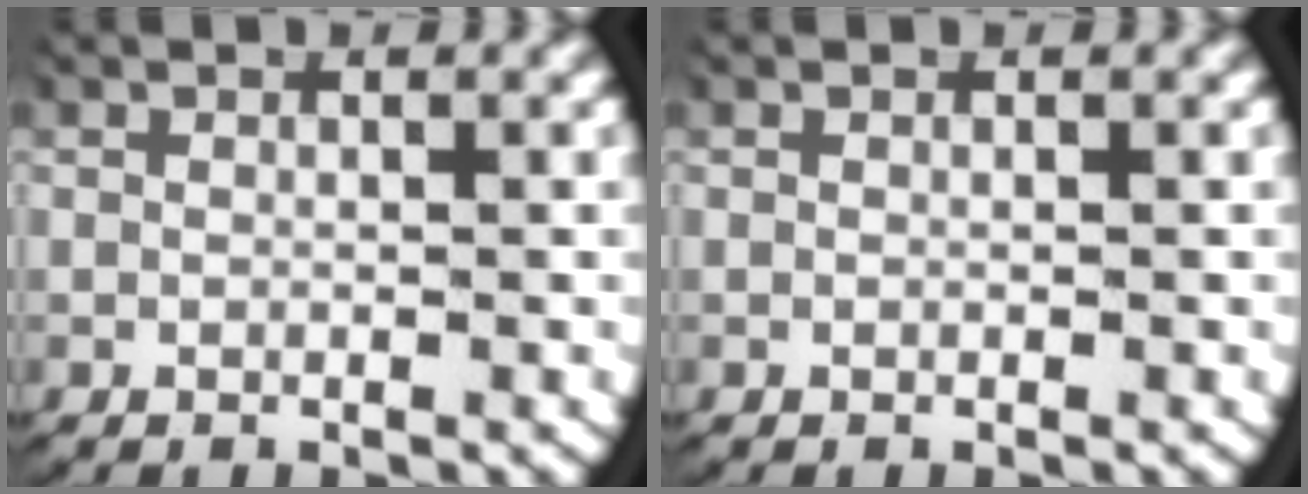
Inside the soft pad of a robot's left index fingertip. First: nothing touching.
{"total": 0.0}